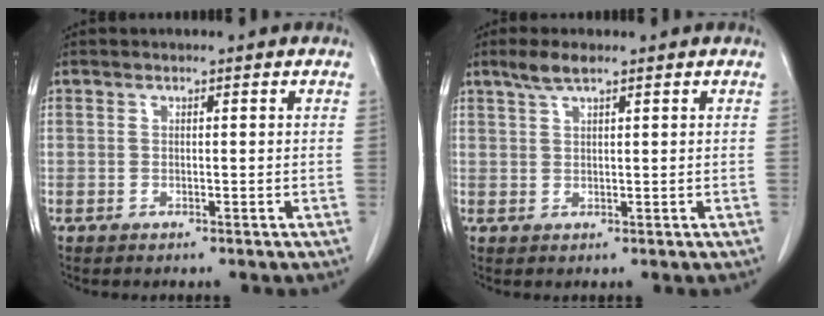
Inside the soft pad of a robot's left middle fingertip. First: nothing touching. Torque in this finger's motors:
{"motor_torque": [0.59, -0.58, -0.01, 0.00]}